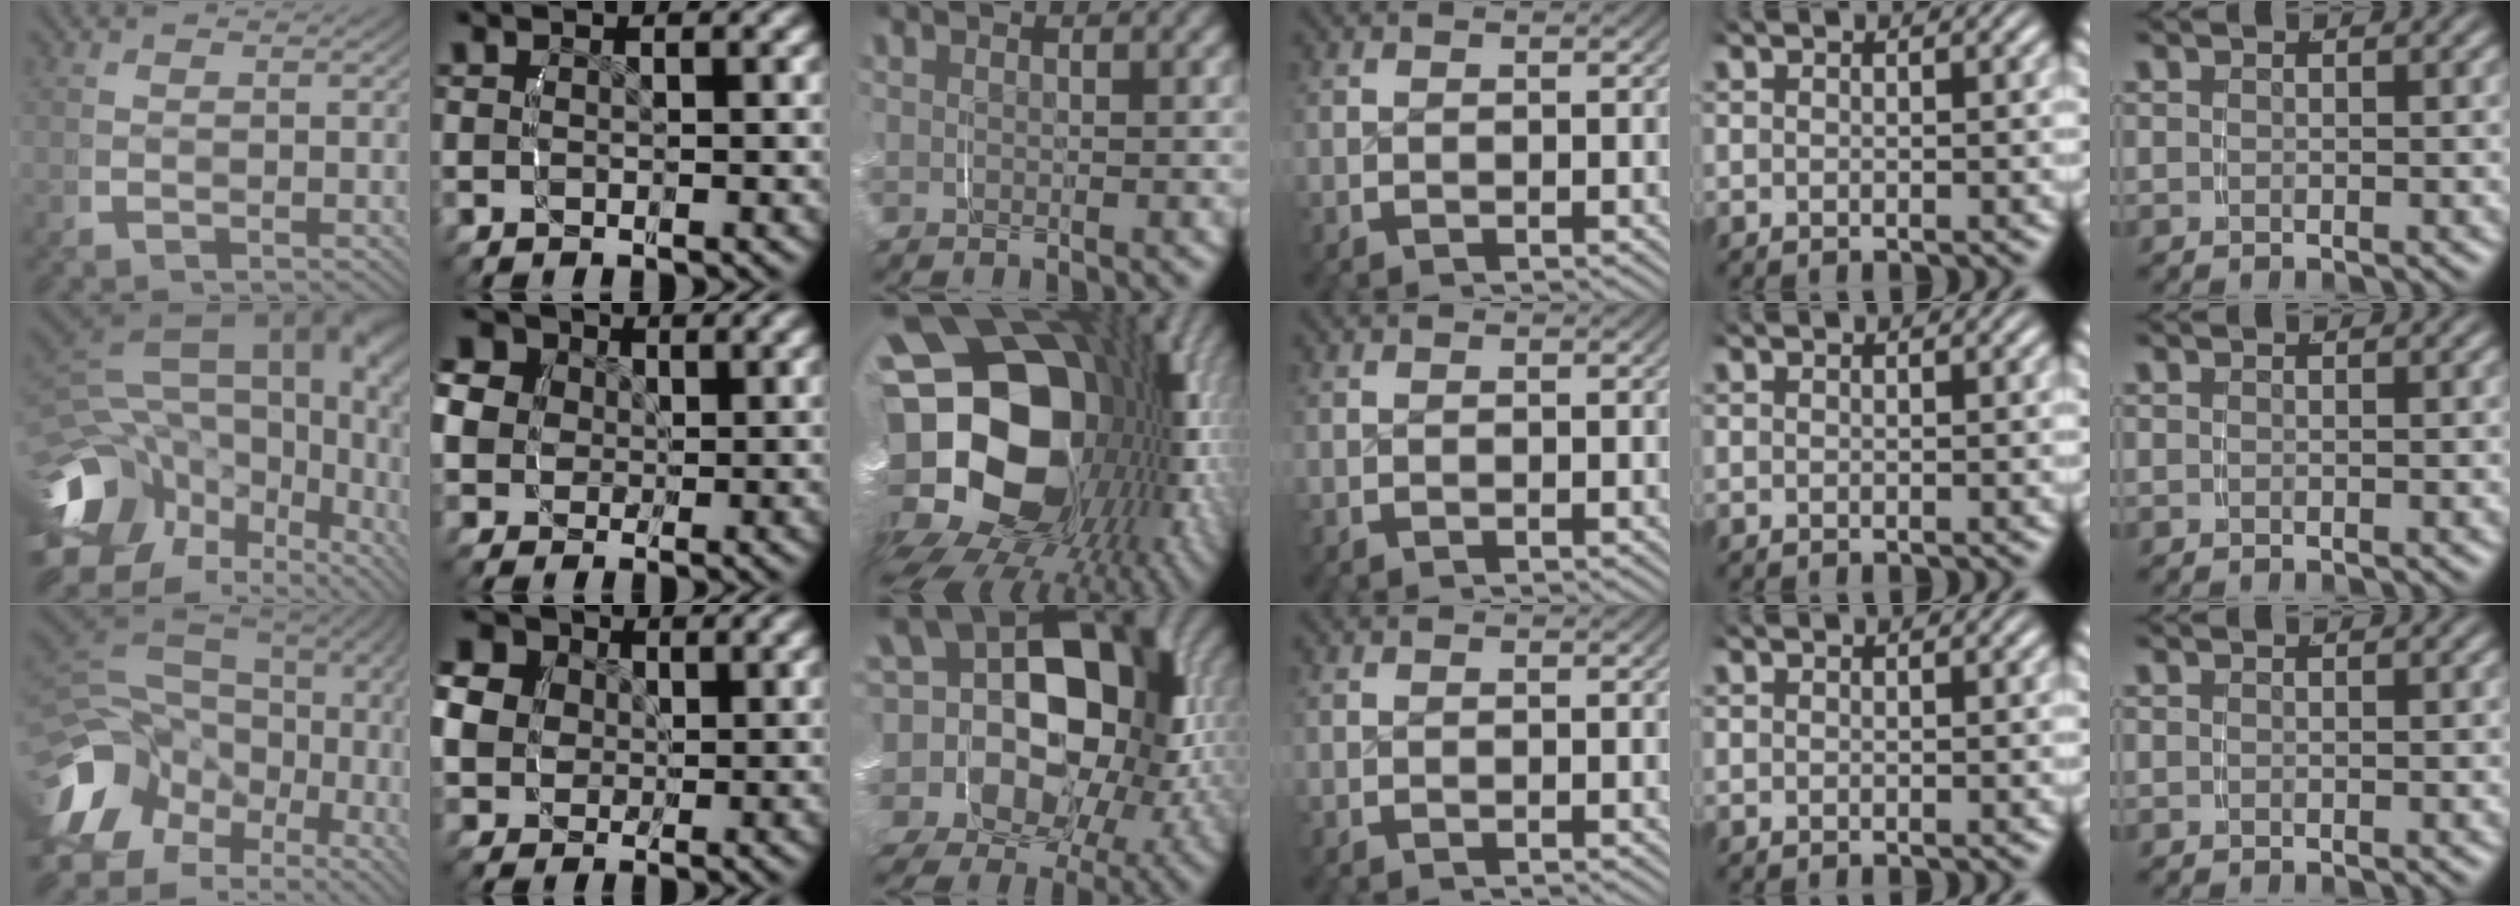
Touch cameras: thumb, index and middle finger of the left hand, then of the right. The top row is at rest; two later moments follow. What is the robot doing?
{"motion": "grasp_and_lifting", "object": "knife"}